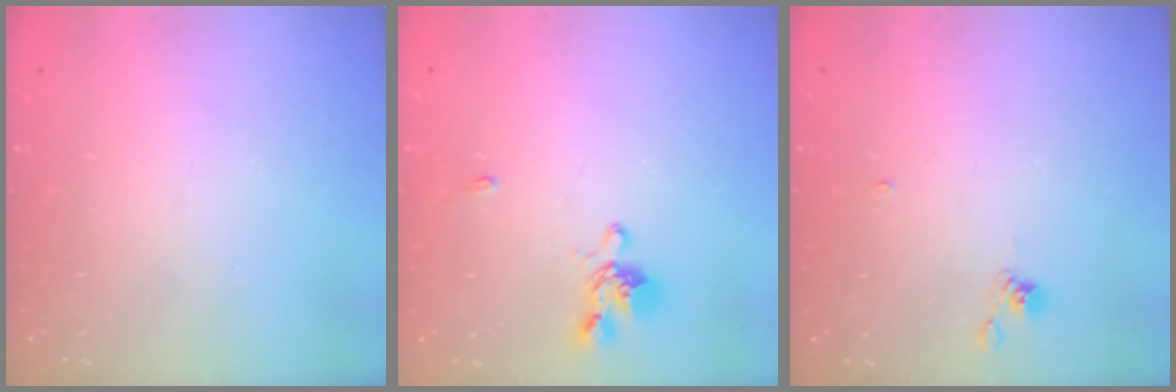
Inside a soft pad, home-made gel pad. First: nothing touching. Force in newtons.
{"total": 1.2, "press": 0.8, "slide": 1.0}
{"total": 2.7, "press": 2.7, "slide": 0.6}